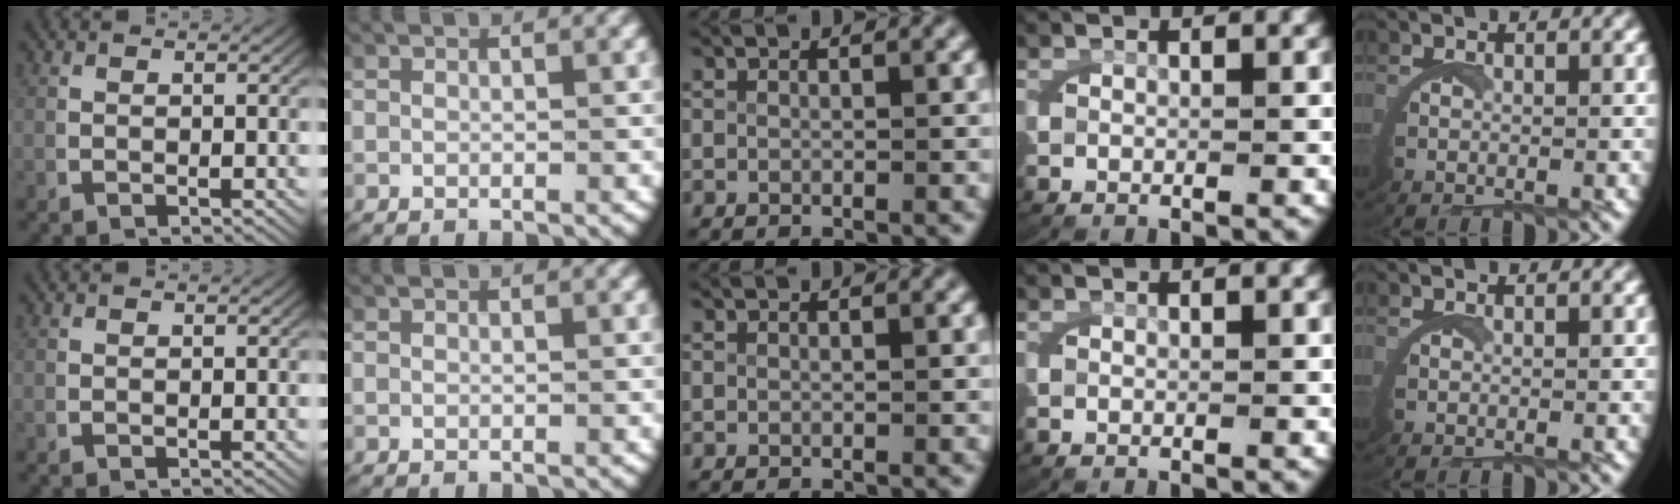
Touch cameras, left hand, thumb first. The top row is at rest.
{}